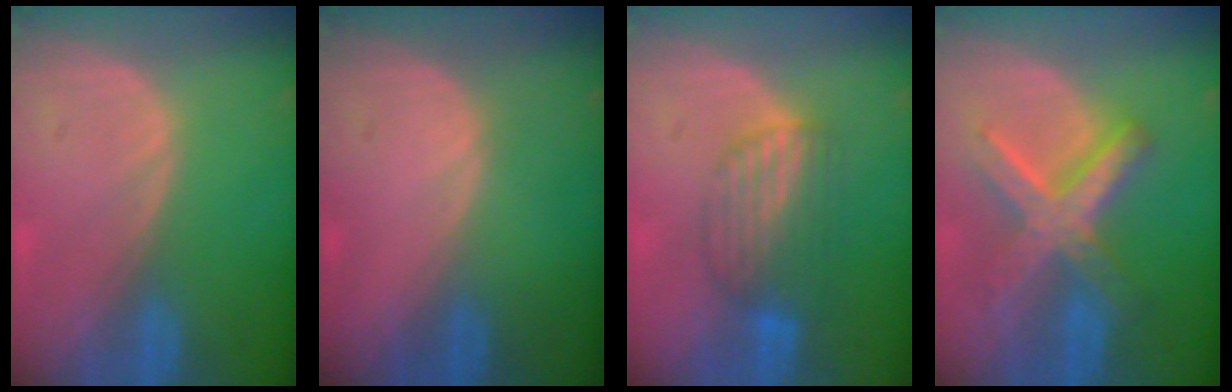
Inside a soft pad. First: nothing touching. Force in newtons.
{"total": 0.6, "press": 0.1, "slide": 0.6}
{"total": 6.6, "press": 6.3, "slide": 2.0}
{"total": 8.7, "press": 8.6, "slide": 0.8}